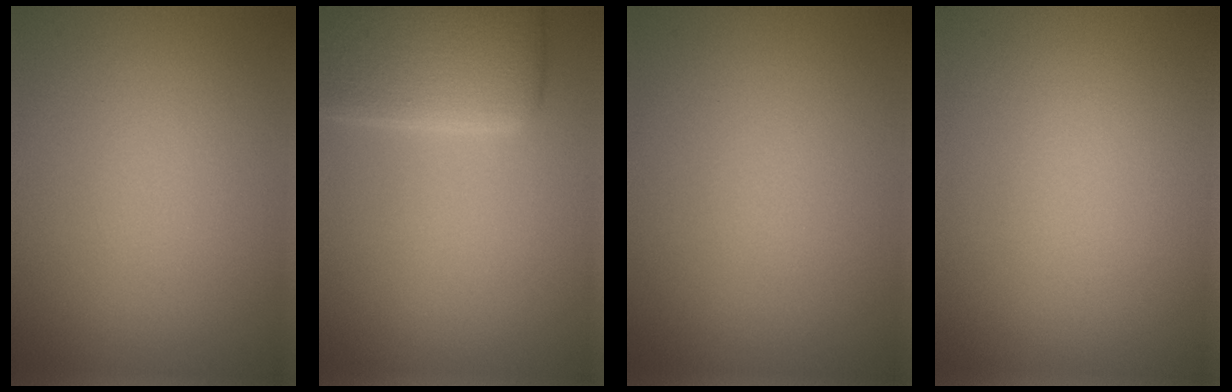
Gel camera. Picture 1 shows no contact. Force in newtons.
{"total": 6.8, "press": 6.8, "slide": 0.5}
{"total": 0.0}
{"total": 0.0}